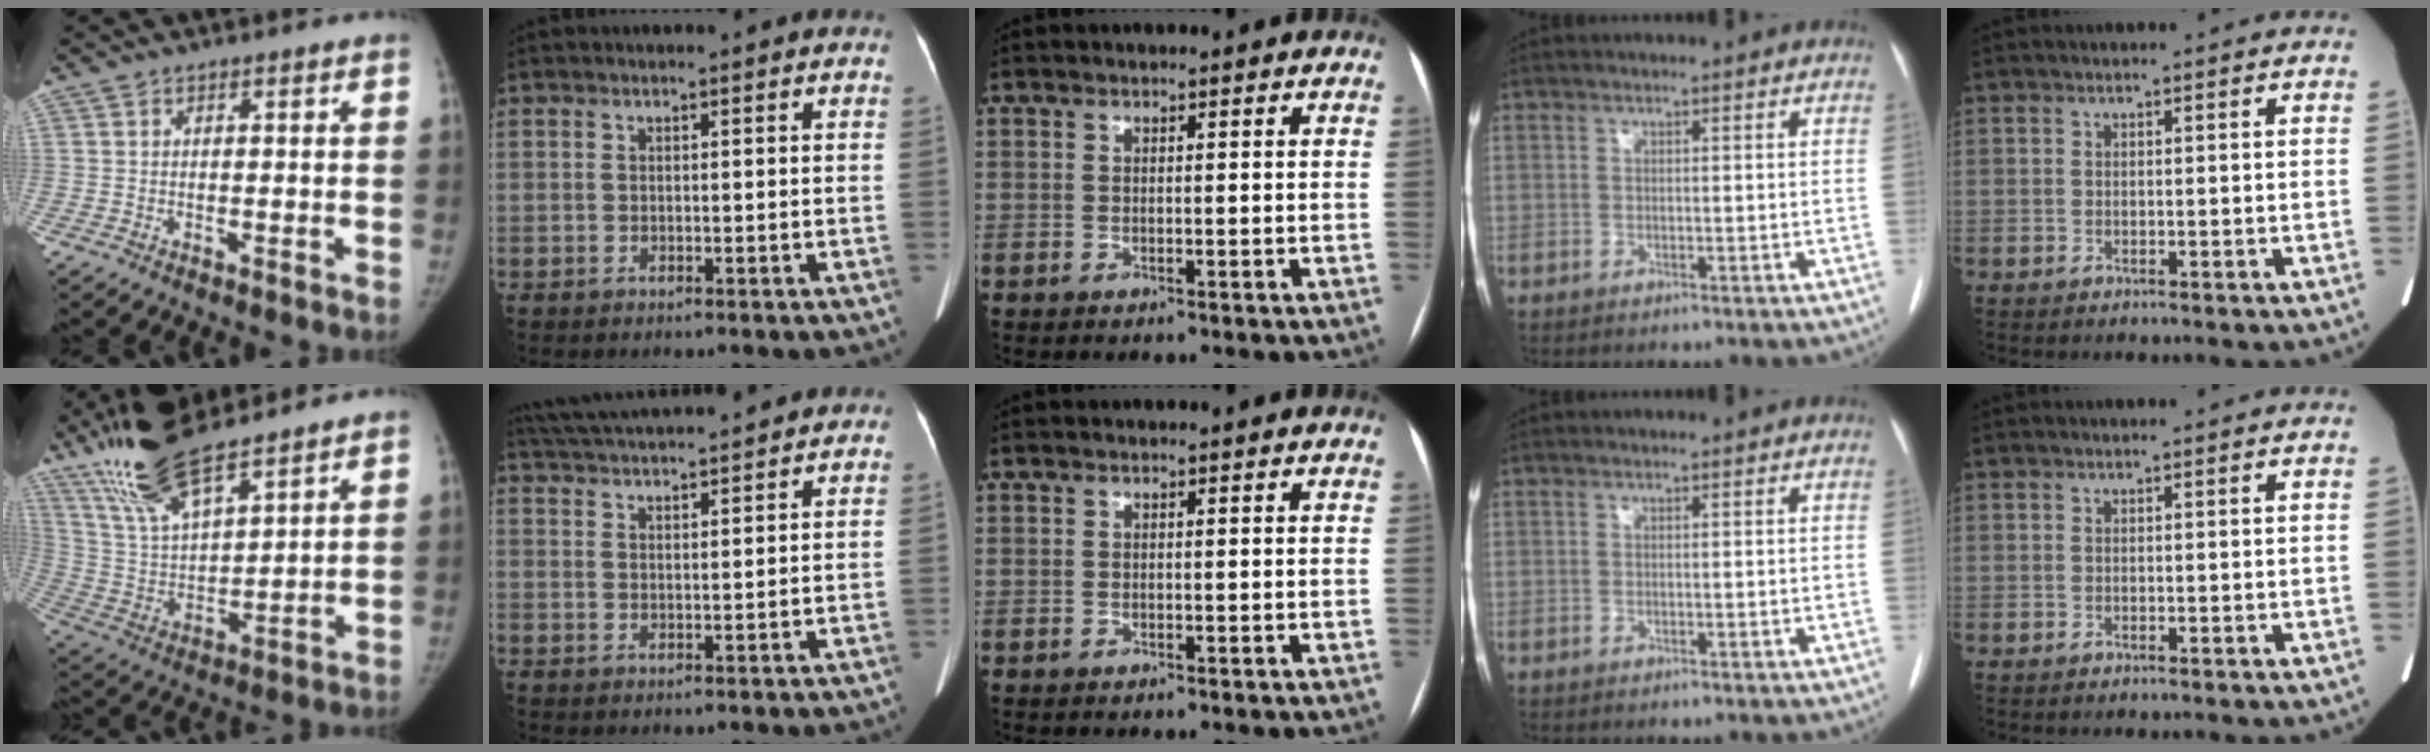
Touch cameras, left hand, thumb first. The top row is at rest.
{"thumb": {"total": 15.7, "force": [12.2, 3.8, 9.1], "torque": [-0.165, -0.050, 0.247]}, "index": {"total": 13.2, "force": [12.2, 0.4, 5.0], "torque": [-0.100, 0.027, 0.190]}}